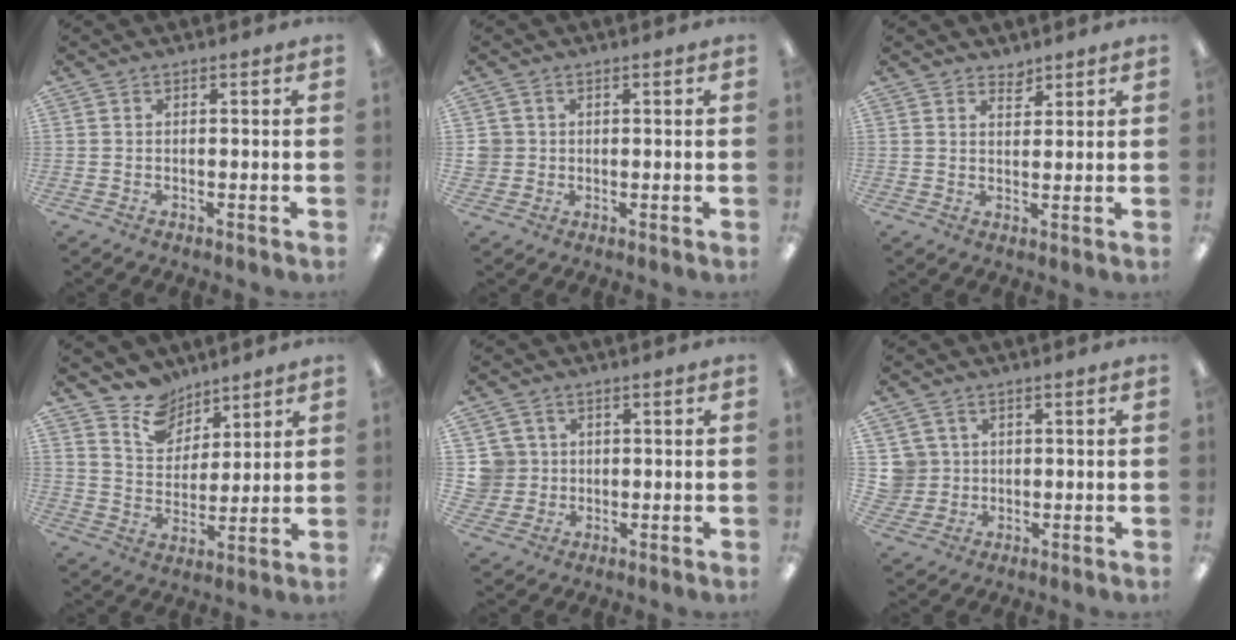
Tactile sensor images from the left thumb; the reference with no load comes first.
{"total": 3.0, "force": [0.5, 2.9, 0.2], "torque": [-0.003, 0.002, 0.007]}
{"total": 2.7, "force": [2.4, 1.0, 0.2], "torque": [0.009, -0.020, 0.043]}
{"total": 10.2, "force": [8.2, 5.9, 1.4], "torque": [-0.037, -0.055, 0.157]}
{"total": 5.8, "force": [1.3, 5.6, 0.4], "torque": [-0.029, 0.006, 0.027]}
{"total": 5.0, "force": [1.4, 4.8, 0.2], "torque": [-0.015, 0.007, 0.029]}